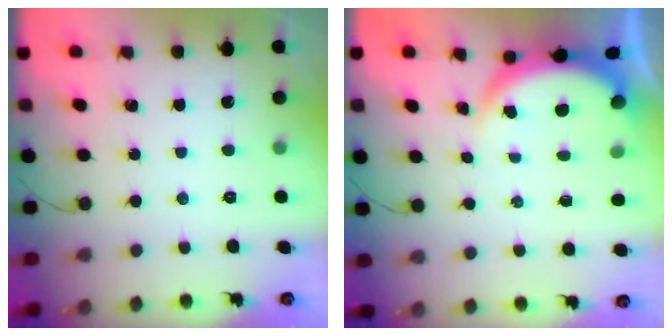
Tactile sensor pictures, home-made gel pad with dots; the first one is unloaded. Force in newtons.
{"total": 4.0, "press": 4.0, "slide": 0.2}